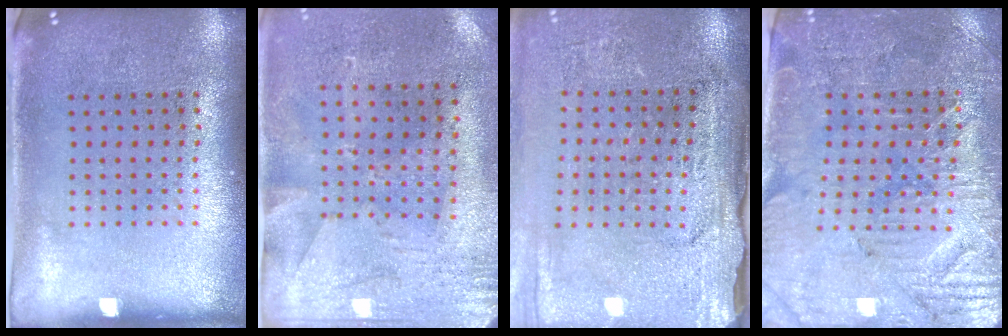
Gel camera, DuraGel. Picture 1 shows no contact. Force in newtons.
{"total": 2.8, "press": 2.3, "slide": 1.6}
{"total": 3.4, "press": 3.1, "slide": 1.3}
{"total": 3.6, "press": 3.4, "slide": 1.2}